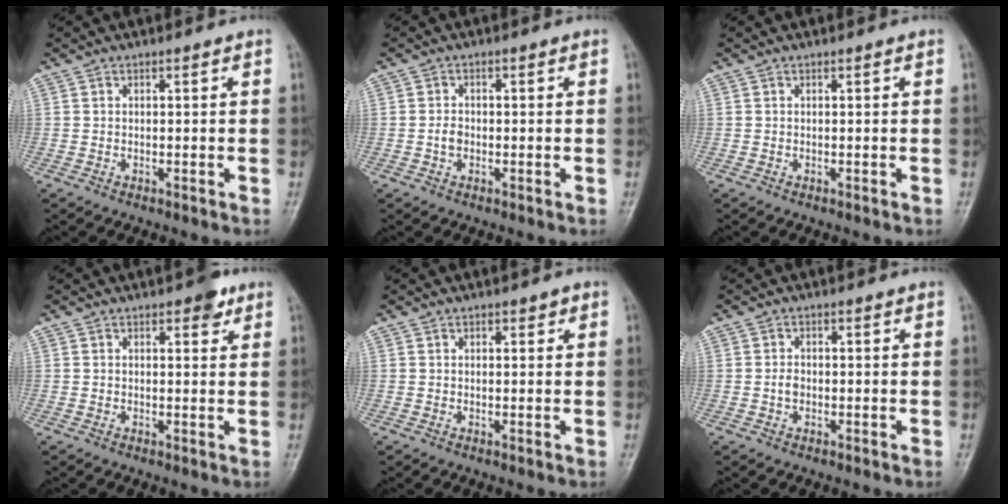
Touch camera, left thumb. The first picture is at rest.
{"total": 2.0, "force": [-0.5, 1.4, 1.2], "torque": [-0.019, 0.006, -0.012]}
{"total": 0.0}
{"total": 2.9, "force": [1.8, 1.4, 1.9], "torque": [-0.014, -0.006, 0.020]}
{"total": 1.4, "force": [0.8, 0.8, 0.9], "torque": [-0.001, -0.001, 0.008]}
{"total": 1.7, "force": [-0.4, 1.3, 1.1], "torque": [-0.017, 0.004, -0.009]}